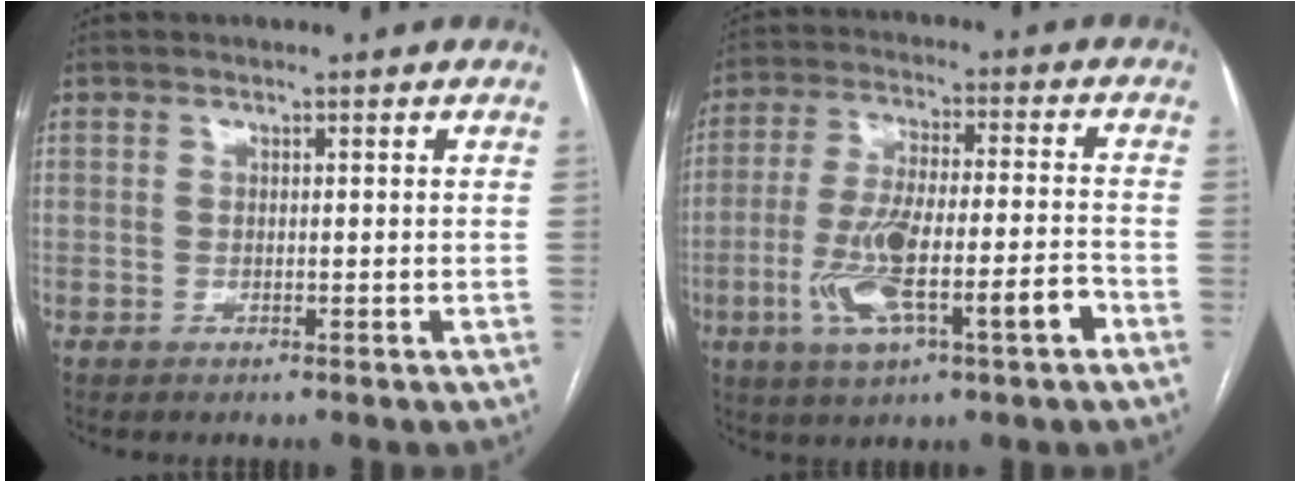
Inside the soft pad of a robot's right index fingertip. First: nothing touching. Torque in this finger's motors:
{"motor_torque": [0.76, -0.31, 0.74, 0.21]}